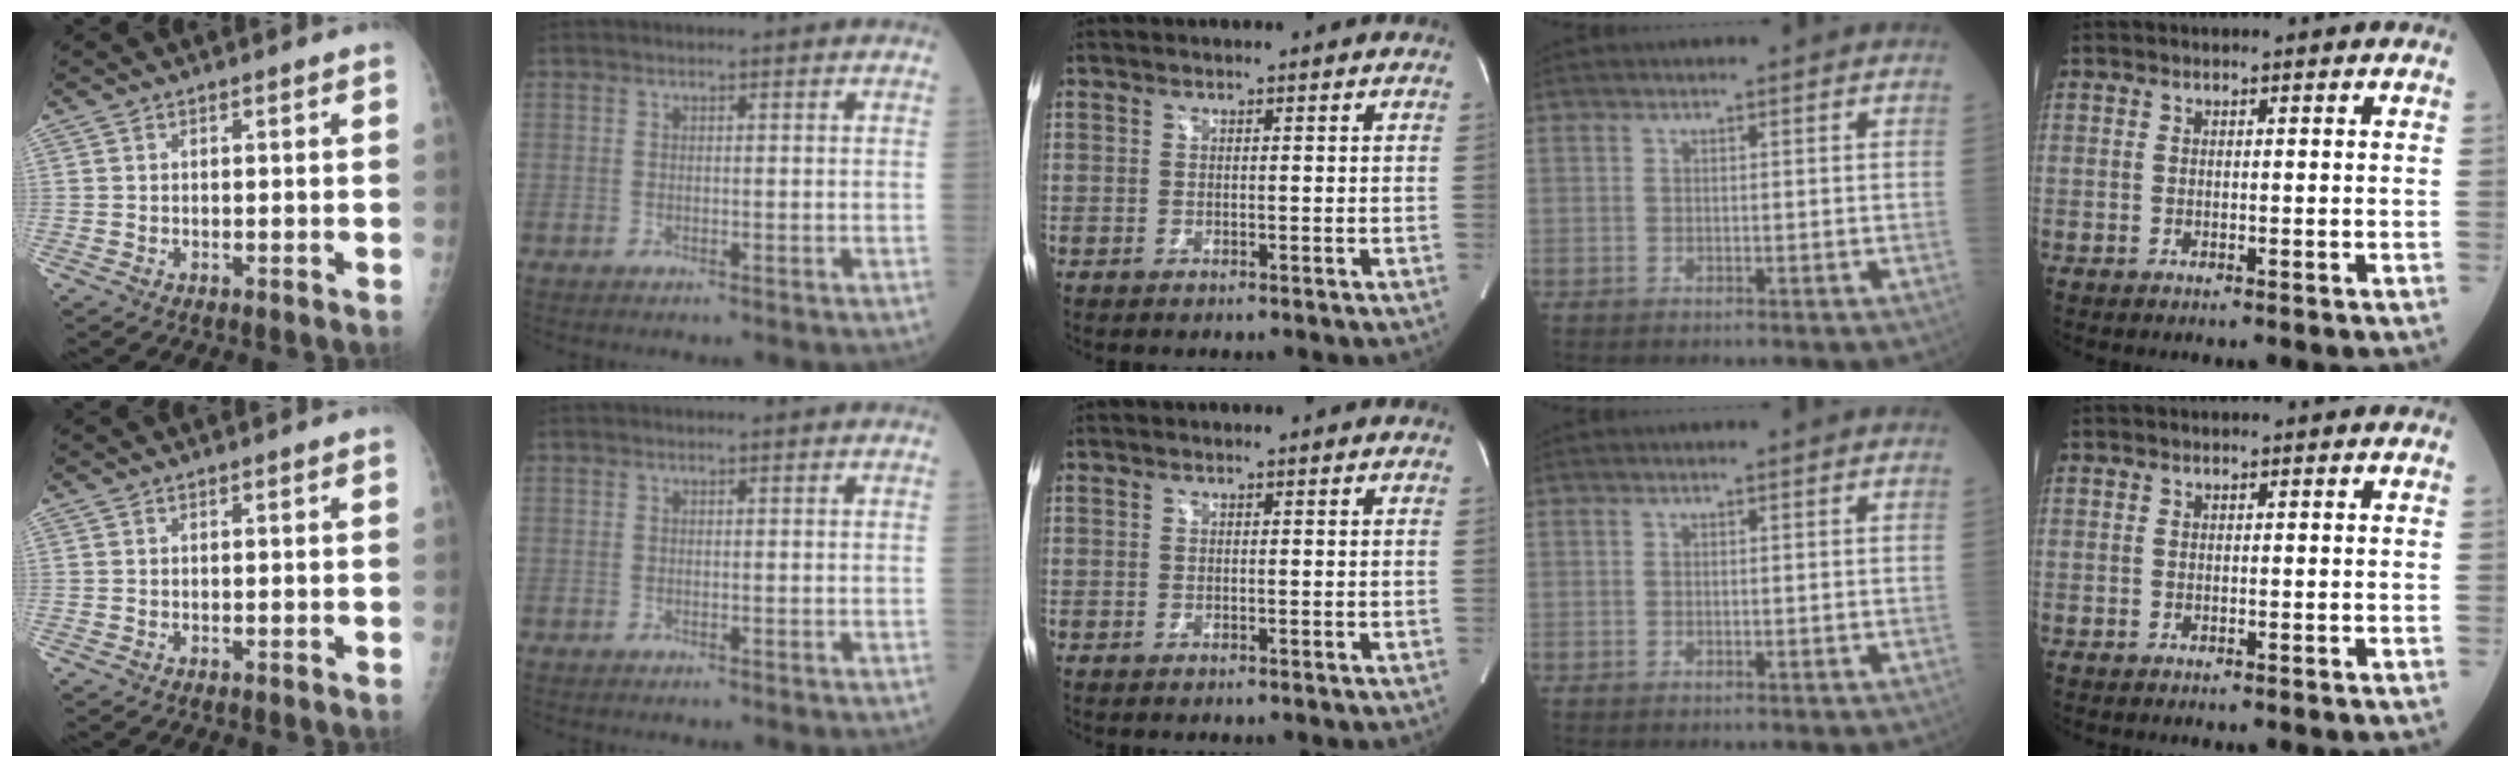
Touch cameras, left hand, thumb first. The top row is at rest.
{}